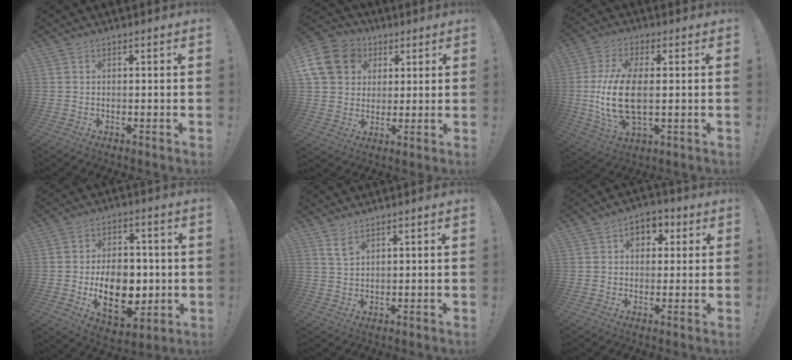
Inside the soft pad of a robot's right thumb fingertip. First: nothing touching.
{"total": 14.7, "force": [5.0, 12.2, 6.4], "torque": [-0.100, -0.020, 0.101]}
{"total": 16.0, "force": [-0.4, 8.1, 13.8], "torque": [-0.270, -0.010, -0.004]}
{"total": 16.8, "force": [-2.4, 11.6, 11.9], "torque": [-0.172, -0.001, -0.031]}
{"total": 3.5, "force": [2.6, 1.3, 1.9], "torque": [-0.027, -0.018, 0.046]}
{"total": 6.9, "force": [1.9, 5.2, 4.0], "torque": [-0.049, 0.002, 0.034]}